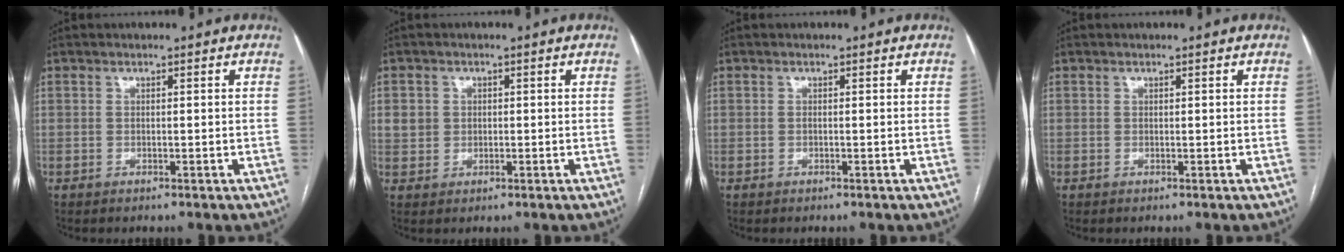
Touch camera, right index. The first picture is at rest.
{"total": 3.0, "force": [0.5, 2.8, 0.8], "torque": [-0.012, 0.011, 0.015]}
{"total": 0.0}
{"total": 0.0}